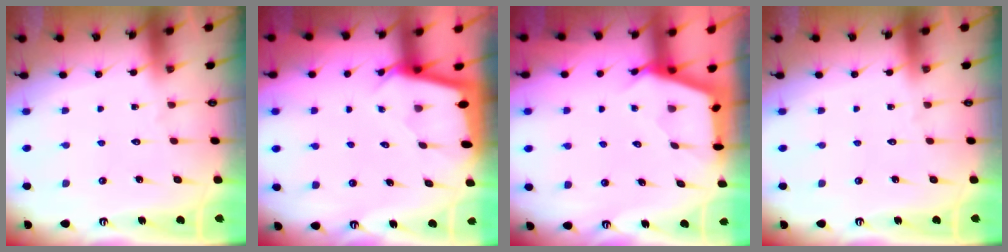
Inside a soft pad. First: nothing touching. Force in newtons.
{"total": 2.3, "press": 2.3, "slide": 0.1}
{"total": 2.7, "press": 2.7, "slide": 0.4}
{"total": 0.0}